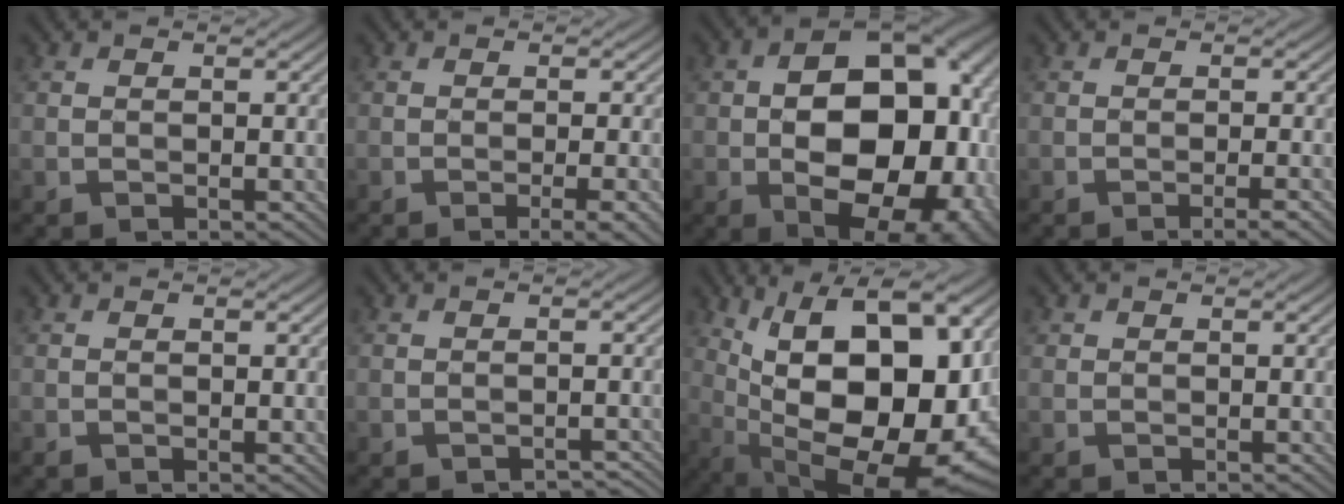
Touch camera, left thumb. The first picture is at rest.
{"total": 2.8, "force": [-1.3, 0.2, 2.5], "torque": [-0.042, 0.009, -0.025]}
{"total": 19.2, "force": [-2.5, 12.3, 14.6], "torque": [-0.177, -0.012, -0.013]}
{"total": 2.0, "force": [-1.2, 0.0, 1.6], "torque": [-0.029, 0.009, -0.023]}
{"total": 0.5, "force": [0.0, 0.4, 0.3], "torque": [-0.008, -0.001, 0.001]}
{"total": 0.9, "force": [-0.9, 0.0, -0.1], "torque": [0.000, 0.004, -0.015]}
{"total": 20.5, "force": [2.0, 10.5, 17.5], "torque": [-0.257, 0.010, 0.045]}
{"total": 0.8, "force": [0.5, 0.6, 0.1], "torque": [-0.003, 0.001, 0.008]}